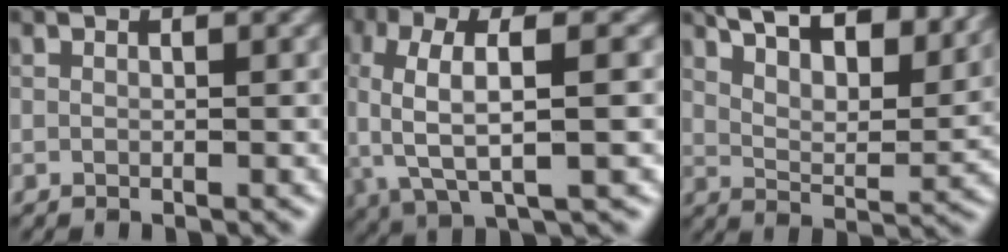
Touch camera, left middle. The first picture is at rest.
{"total": 7.2, "force": [0.4, 2.4, 6.8], "torque": [-0.142, 0.005, 0.003]}
{"total": 13.7, "force": [10.2, 4.7, 7.9], "torque": [-0.103, 0.030, 0.116]}